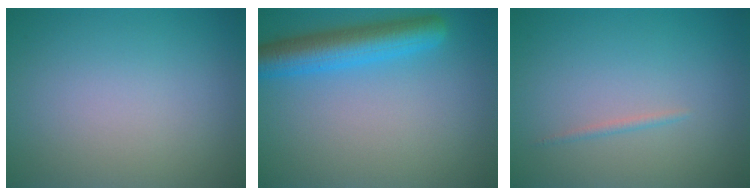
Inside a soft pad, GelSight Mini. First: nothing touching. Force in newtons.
{"total": 5.4, "press": 5.4, "slide": 0.3}
{"total": 0.6, "press": 0.6, "slide": 0.1}